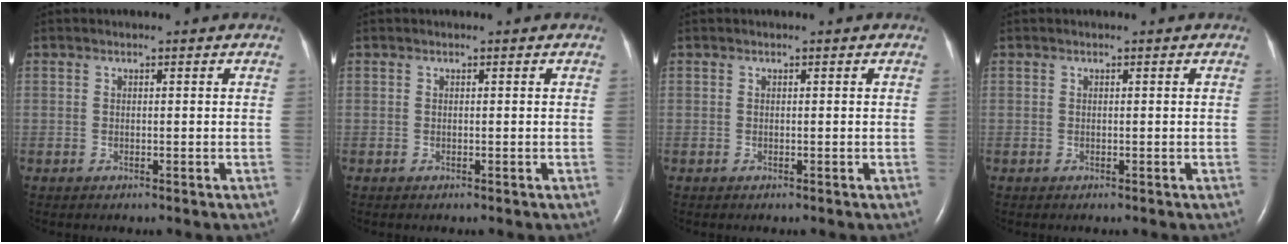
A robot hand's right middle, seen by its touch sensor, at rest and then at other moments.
{"total": 0.0}
{"total": 0.0}
{"total": 0.0}